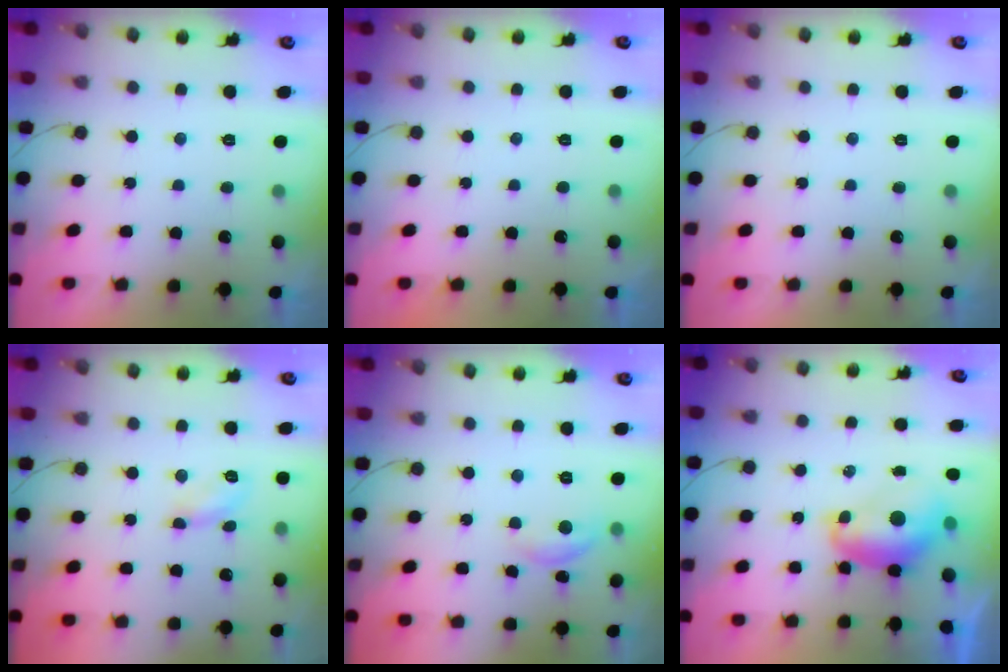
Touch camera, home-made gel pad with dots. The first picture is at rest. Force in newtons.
{"total": 0.0}
{"total": 0.0}
{"total": 5.0, "press": 5.0, "slide": 0.5}
{"total": 6.9, "press": 6.9, "slide": 0.5}
{"total": 8.5, "press": 8.4, "slide": 0.9}